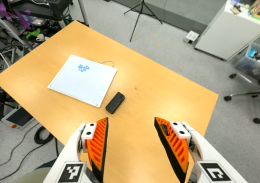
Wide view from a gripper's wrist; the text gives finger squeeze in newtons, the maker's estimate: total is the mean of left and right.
{"total": 0.0}